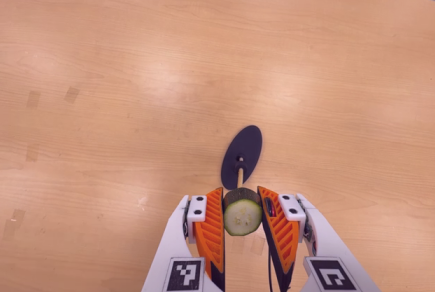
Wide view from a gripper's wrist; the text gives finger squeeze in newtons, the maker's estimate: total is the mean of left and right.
{"total": 8.5, "left": 7.5, "right": 9.4}